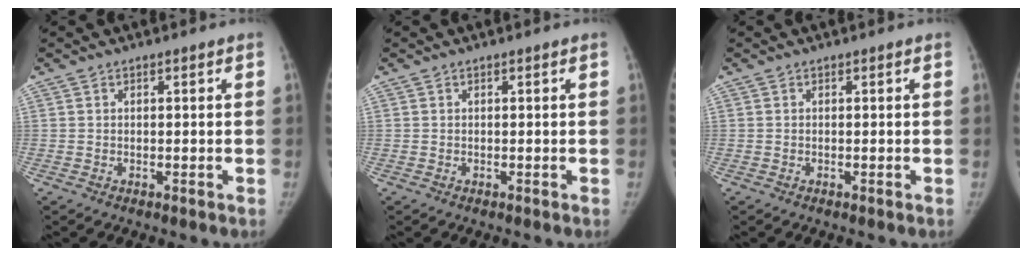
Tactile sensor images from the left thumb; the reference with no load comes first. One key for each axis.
{"total": 0.0}
{"total": 0.0}